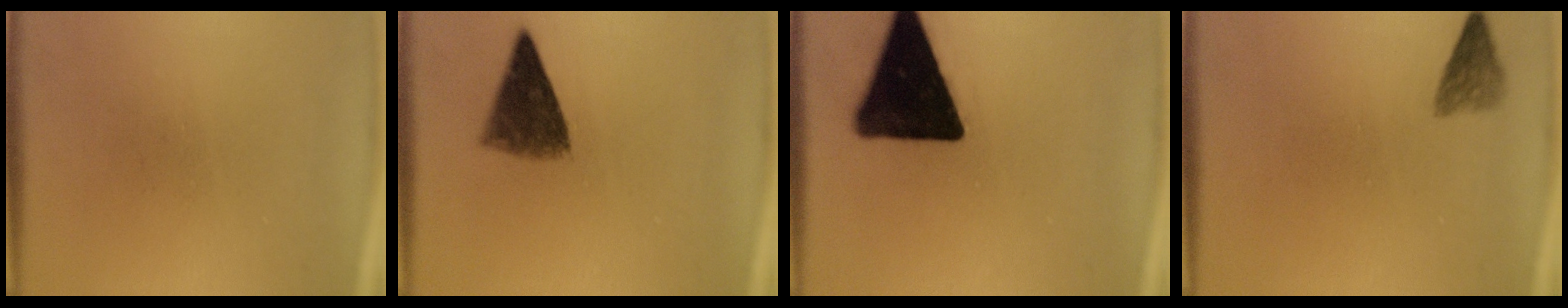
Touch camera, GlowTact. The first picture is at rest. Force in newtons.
{"total": 7.1}
{"total": 19.7}
{"total": 2.3}